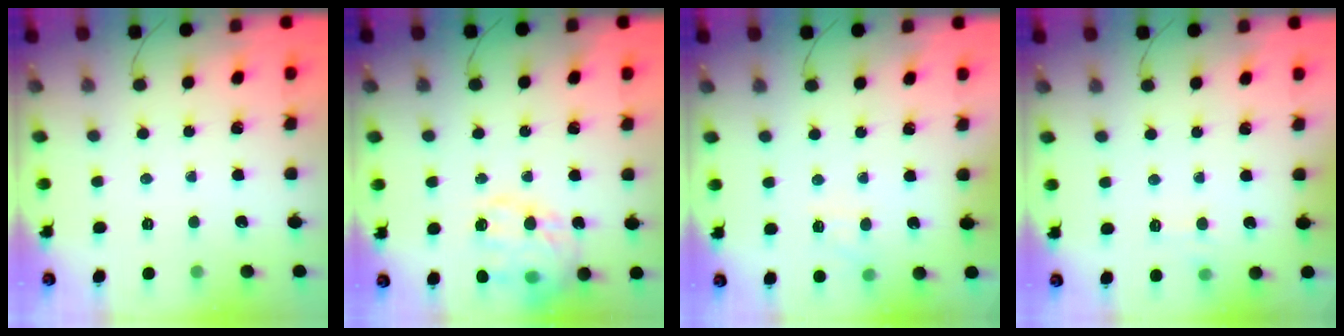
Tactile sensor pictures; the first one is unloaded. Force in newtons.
{"total": 19.0, "press": 18.8, "slide": 2.9}
{"total": 5.7, "press": 5.6, "slide": 1.3}
{"total": 6.3, "press": 6.0, "slide": 1.7}